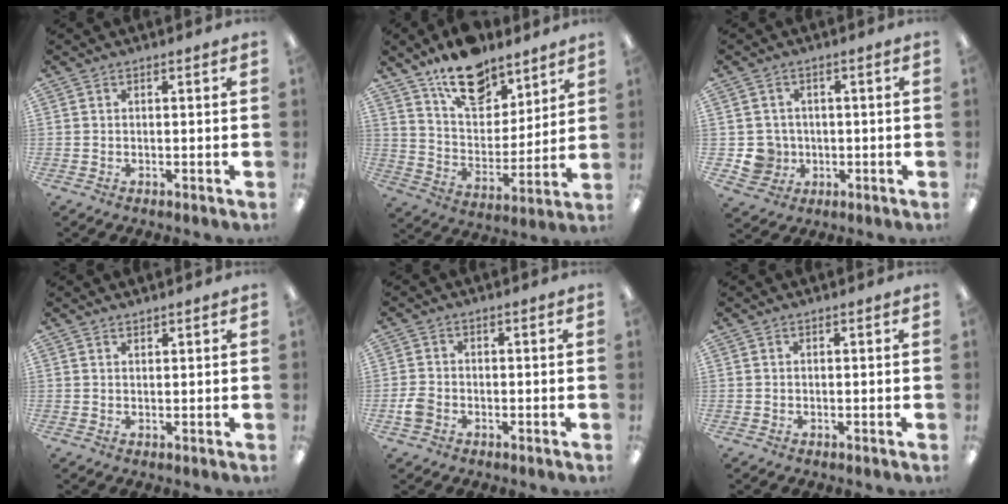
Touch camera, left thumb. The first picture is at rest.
{"total": 16.0, "force": [12.1, 8.0, 6.8], "torque": [-0.103, -0.077, 0.217]}
{"total": 5.8, "force": [-0.5, 5.6, 1.2], "torque": [-0.038, 0.010, -0.003]}
{"total": 1.1, "force": [1.1, 0.1, 0.0], "torque": [0.000, -0.002, 0.020]}
{"total": 3.1, "force": [-1.2, 2.3, 1.7], "torque": [-0.034, 0.006, -0.022]}
{"total": 0.0}